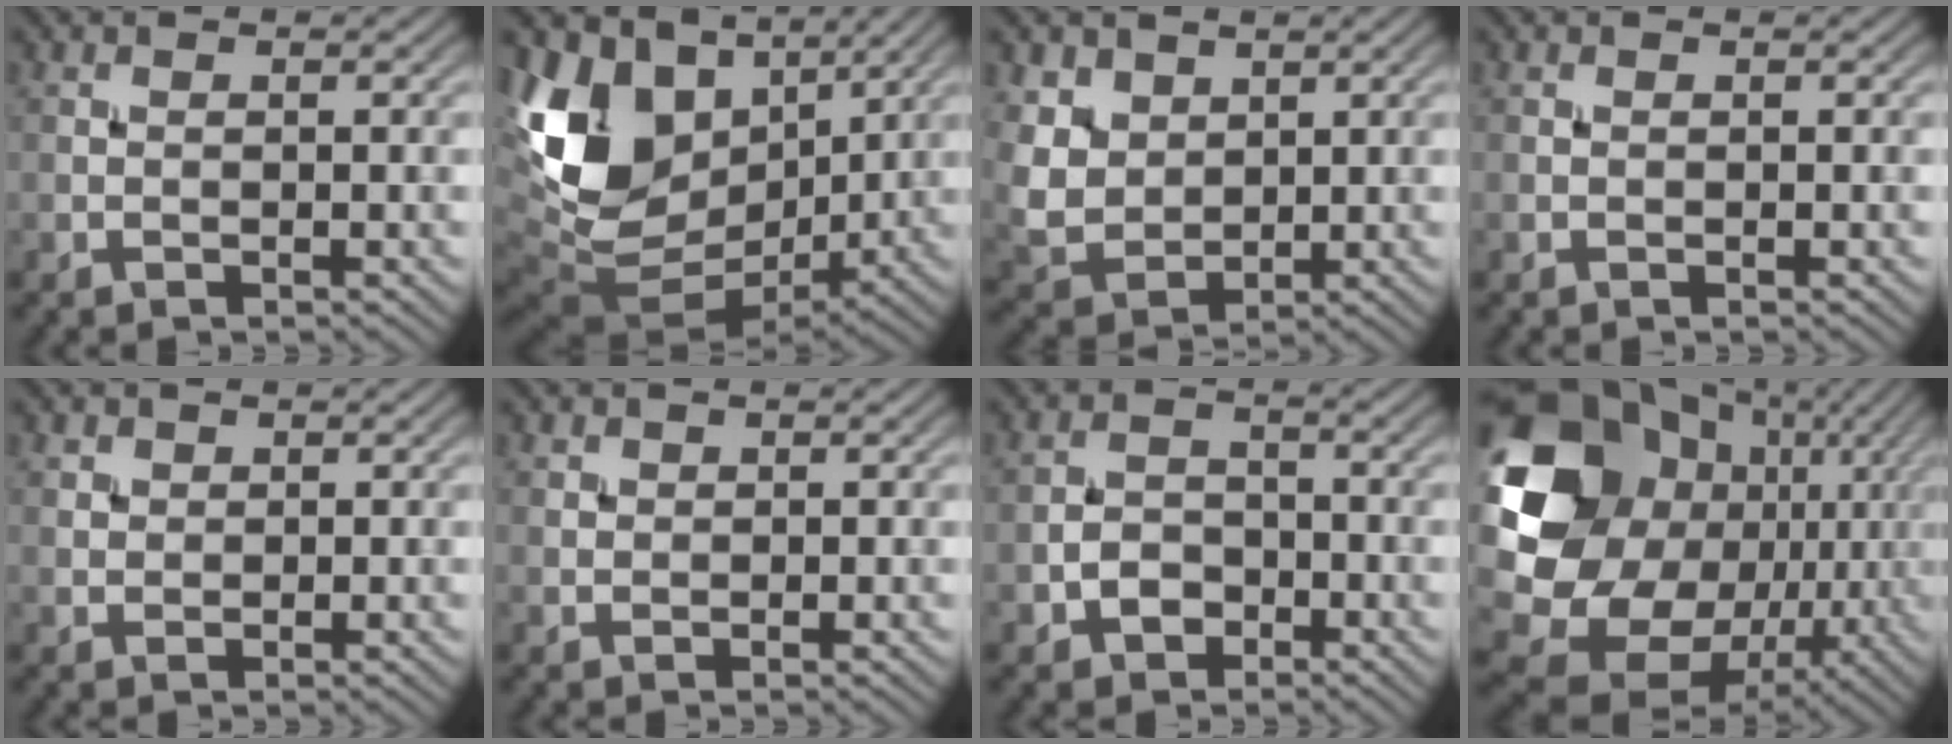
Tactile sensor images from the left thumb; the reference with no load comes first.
{"total": 18.3, "force": [3.7, 13.1, 12.3], "torque": [-0.258, -0.003, 0.101]}
{"total": 6.9, "force": [3.0, 5.2, 3.3], "torque": [-0.127, -0.005, 0.069]}
{"total": 0.0}
{"total": 1.9, "force": [0.9, 1.6, 0.6], "torque": [-0.016, -0.008, 0.020]}
{"total": 1.6, "force": [0.7, 1.3, 0.4], "torque": [-0.011, -0.005, 0.014]}
{"total": 3.7, "force": [-1.8, 2.8, 1.7], "torque": [-0.031, 0.001, -0.040]}
{"total": 20.5, "force": [0.9, 16.9, 11.6], "torque": [-0.266, -0.027, 0.049]}